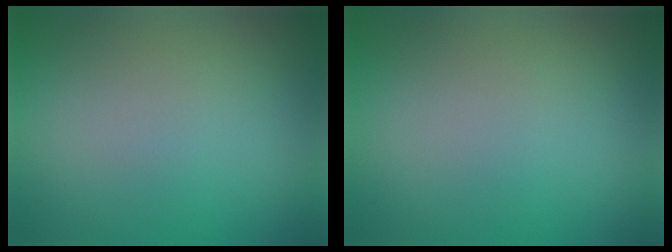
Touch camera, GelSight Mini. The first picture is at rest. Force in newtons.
{"total": 0.0}